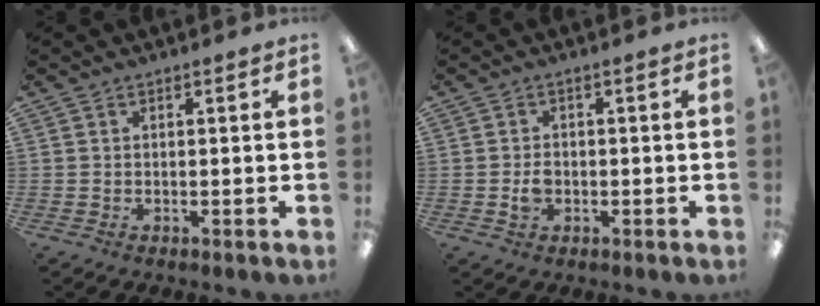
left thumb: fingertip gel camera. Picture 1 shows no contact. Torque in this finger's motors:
{"motor_torque": [-0.48, 0.53, 0.22, 0.50, 0.01]}